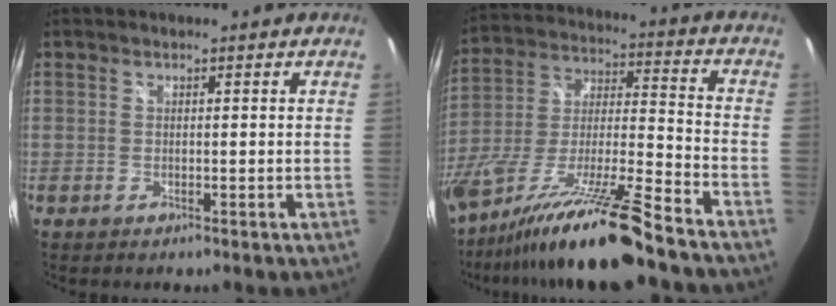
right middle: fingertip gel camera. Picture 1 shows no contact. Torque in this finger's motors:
{"motor_torque": [1.16, -0.98, 0.94, 0.21]}